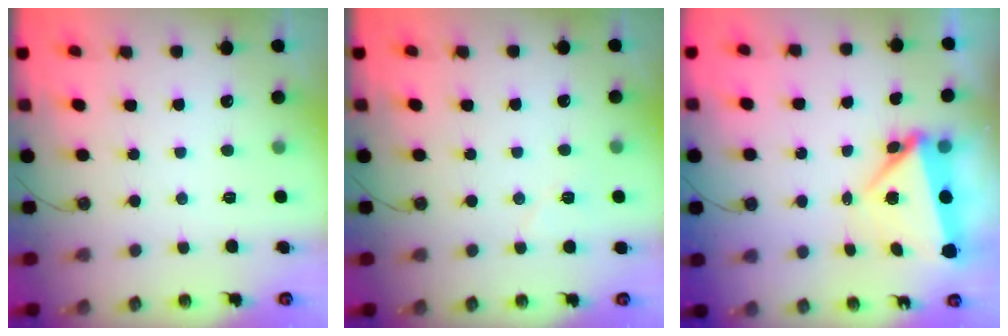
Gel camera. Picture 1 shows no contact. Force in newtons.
{"total": 5.8, "press": 5.2, "slide": 2.5}
{"total": 7.3, "press": 6.2, "slide": 3.9}